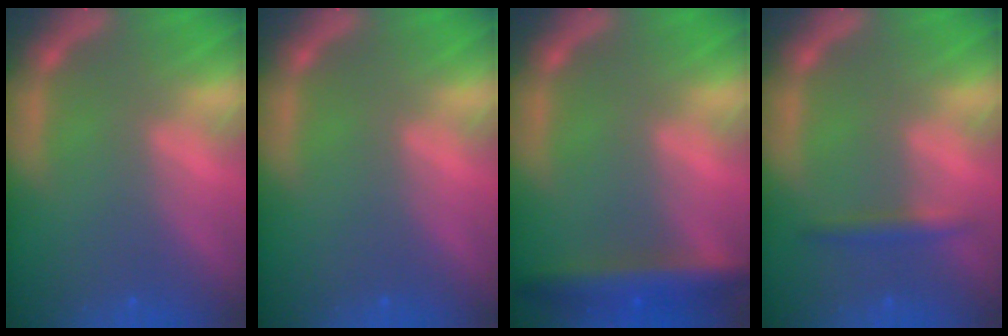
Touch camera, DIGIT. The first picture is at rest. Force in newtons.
{"total": 0.0}
{"total": 5.5}
{"total": 1.9}